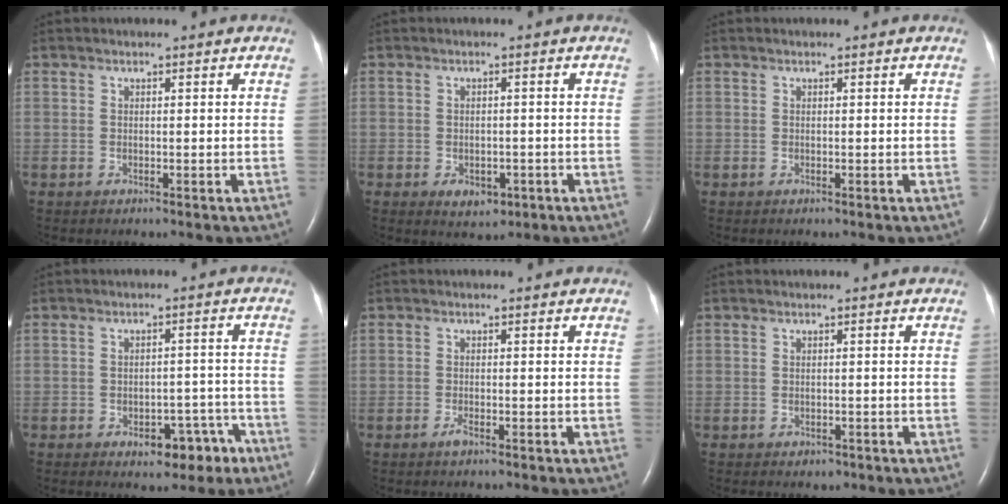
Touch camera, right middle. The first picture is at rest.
{"total": 3.3, "force": [-1.5, 2.2, 2.0], "torque": [-0.023, 0.001, -0.009]}
{"total": 0.0}
{"total": 5.6, "force": [-3.3, 3.1, 3.3], "torque": [-0.028, 0.020, -0.038]}
{"total": 1.0, "force": [-0.7, 0.1, 0.7], "torque": [-0.019, -0.001, -0.014]}
{"total": 1.0, "force": [-0.6, 0.7, 0.3], "torque": [-0.005, 0.001, -0.006]}